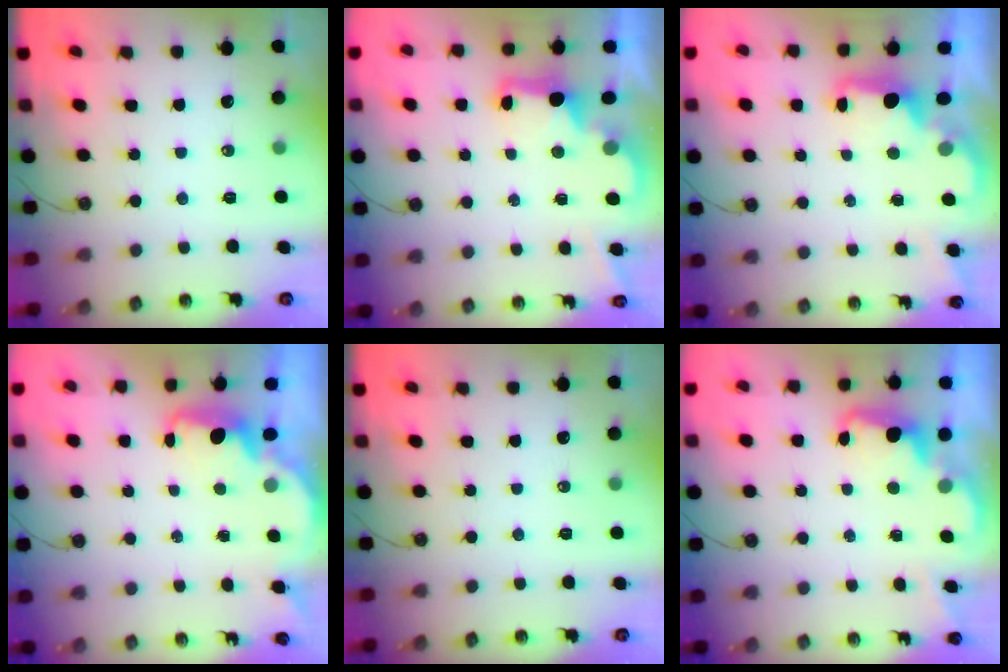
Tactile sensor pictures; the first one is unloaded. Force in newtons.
{"total": 2.6, "press": 2.6, "slide": 0.5}
{"total": 2.0, "press": 1.9, "slide": 0.7}
{"total": 2.3, "press": 2.2, "slide": 0.6}
{"total": 0.0}
{"total": 2.3, "press": 2.2, "slide": 0.6}